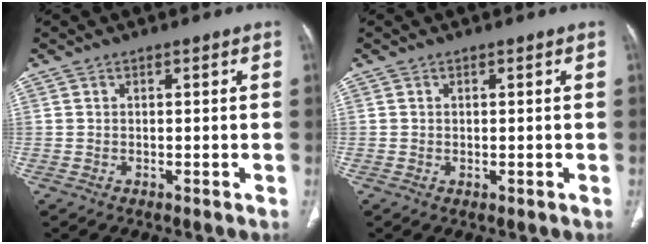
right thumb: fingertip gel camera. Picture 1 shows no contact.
{"total": 0.6, "force": [-0.1, 0.2, 0.5], "torque": [-0.009, -0.003, 0.001]}